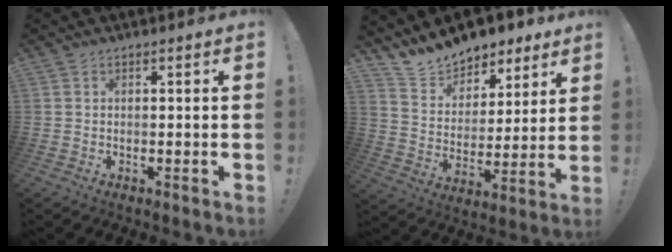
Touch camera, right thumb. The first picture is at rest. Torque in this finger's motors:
{"motor_torque": [1.38, 1.47, 0.44, 0.41, 0.00]}